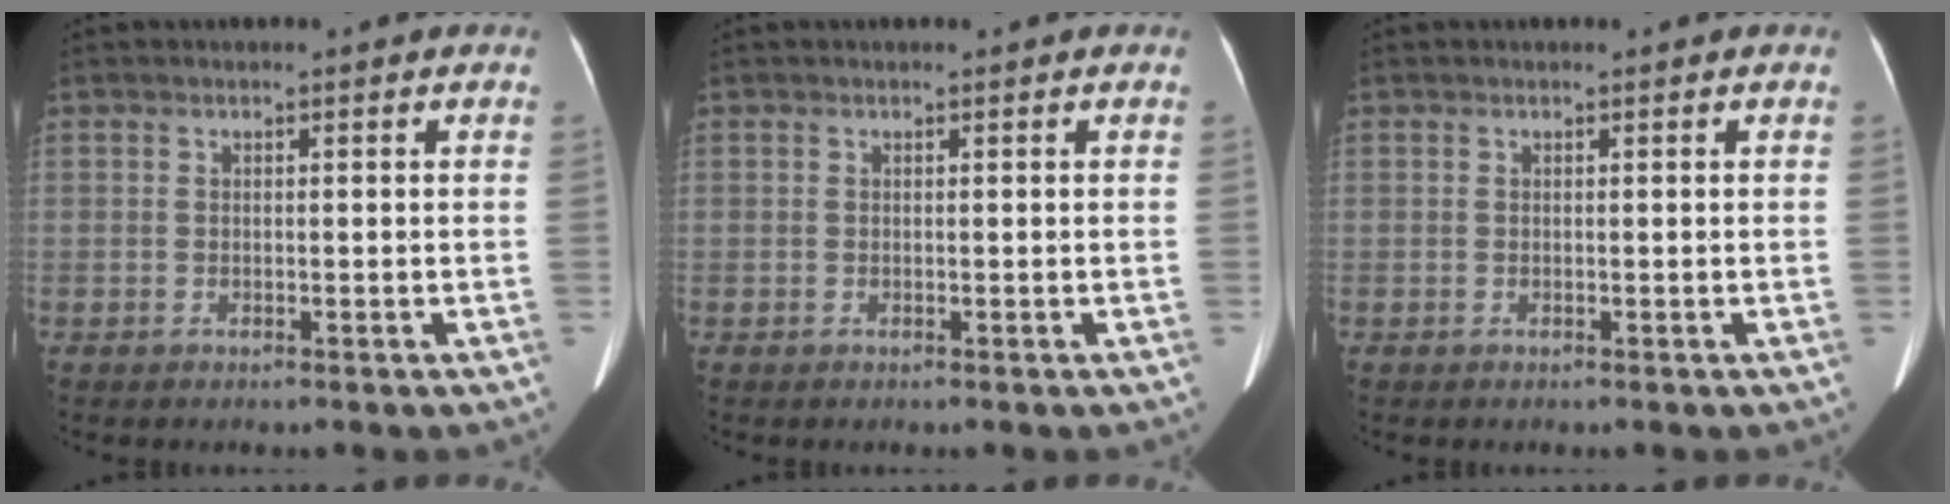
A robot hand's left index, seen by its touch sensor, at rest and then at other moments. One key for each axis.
{"total": 0.0}
{"total": 0.0}